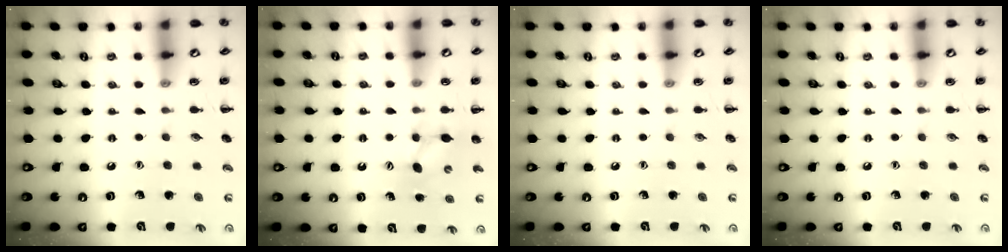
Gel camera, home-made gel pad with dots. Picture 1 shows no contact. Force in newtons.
{"total": 5.5, "press": 5.4, "slide": 1.1}
{"total": 0.0}
{"total": 0.0}